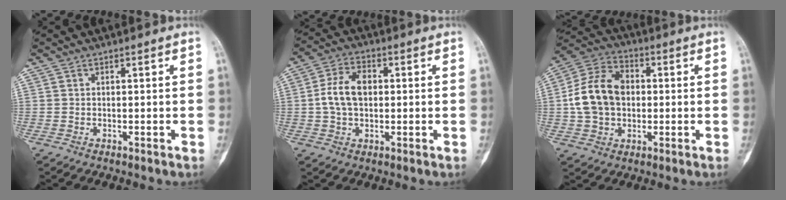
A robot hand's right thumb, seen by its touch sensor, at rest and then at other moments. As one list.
[{"total": 7.9, "force": [0.5, 5.2, 6.0], "torque": [-0.111, 0.019, 0.007]}, {"total": 13.3, "force": [0.4, 9.8, 8.9], "torque": [-0.155, 0.027, 0.004]}]